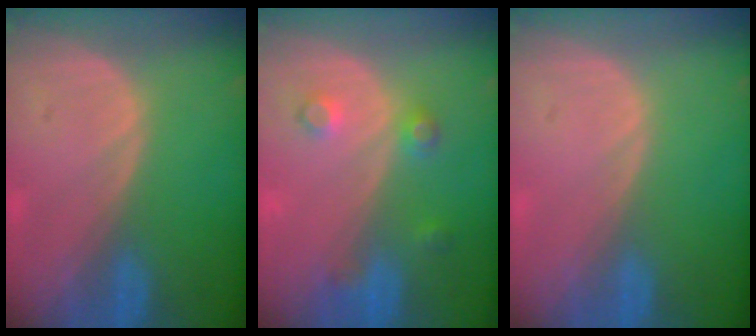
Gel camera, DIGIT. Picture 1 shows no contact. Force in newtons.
{"total": 3.7, "press": 3.4, "slide": 1.6}
{"total": 0.0}